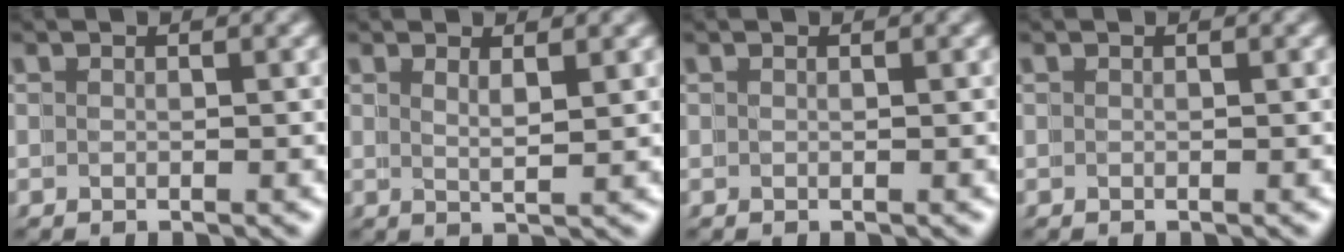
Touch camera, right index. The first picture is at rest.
{"total": 2.5, "force": [0.5, -2.5, 0.2], "torque": [-0.001, -0.010, 0.024]}
{"total": 0.8, "force": [0.1, -0.5, -0.6], "torque": [0.007, -0.001, 0.003]}
{"total": 0.0}